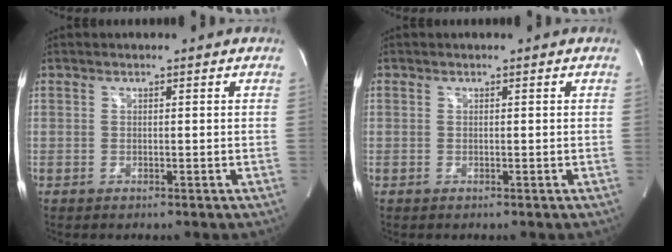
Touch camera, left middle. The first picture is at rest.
{"total": 0.0}